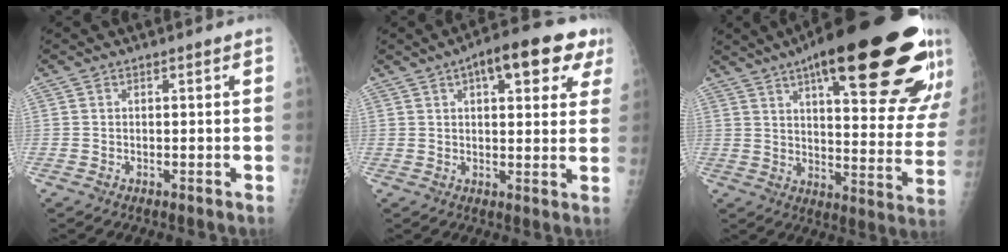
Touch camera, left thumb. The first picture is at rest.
{"total": 13.8, "force": [6.7, 5.6, 10.6], "torque": [-0.103, 0.001, 0.081]}
{"total": 32.8, "force": [18.9, 8.5, 25.4], "torque": [-0.281, -0.036, 0.269]}